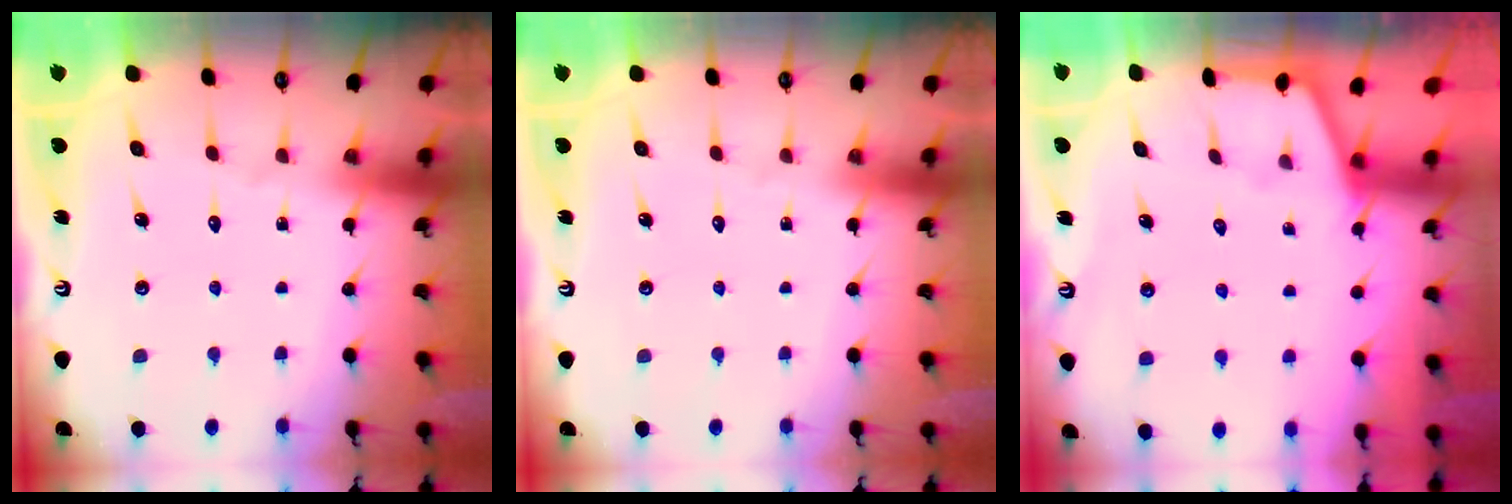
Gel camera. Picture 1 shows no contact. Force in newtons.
{"total": 0.0}
{"total": 1.2, "press": 1.1, "slide": 0.3}